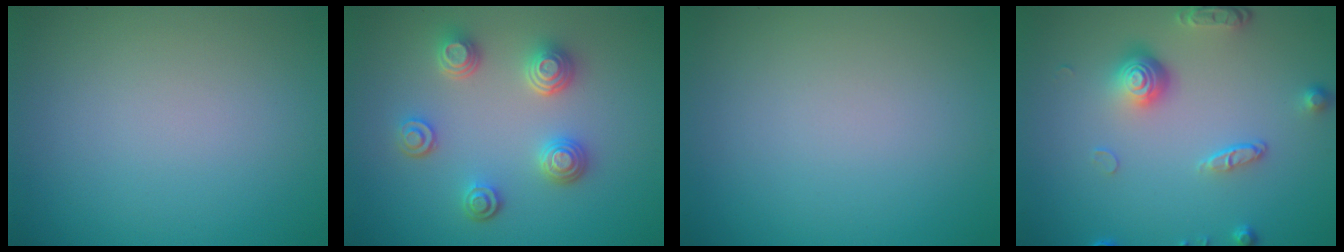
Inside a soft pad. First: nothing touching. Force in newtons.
{"total": 3.8, "press": 3.3, "slide": 2.0}
{"total": 0.0}
{"total": 4.2, "press": 3.1, "slide": 2.9}